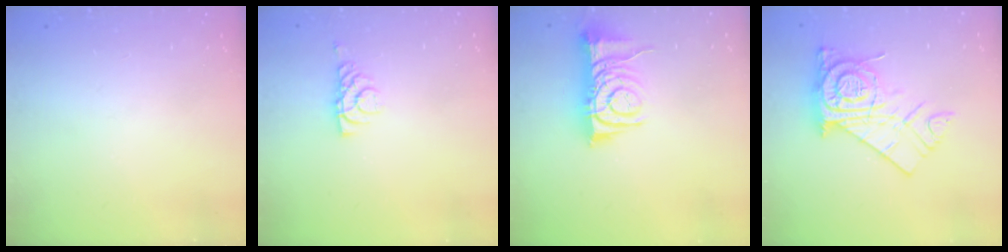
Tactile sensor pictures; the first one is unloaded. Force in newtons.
{"total": 6.0, "press": 6.0, "slide": 0.8}
{"total": 8.2, "press": 8.2, "slide": 0.7}
{"total": 15.0, "press": 14.9, "slide": 1.1}